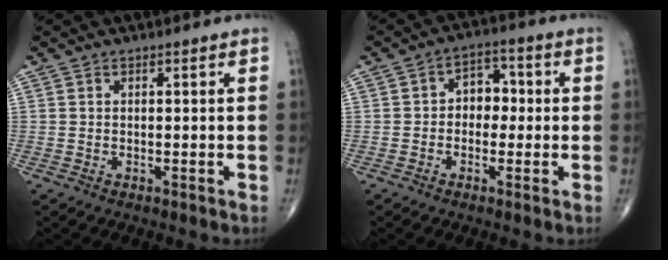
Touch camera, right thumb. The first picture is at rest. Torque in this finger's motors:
{"motor_torque": [-0.25, -0.08, 0.27, 0.25, 0.08]}